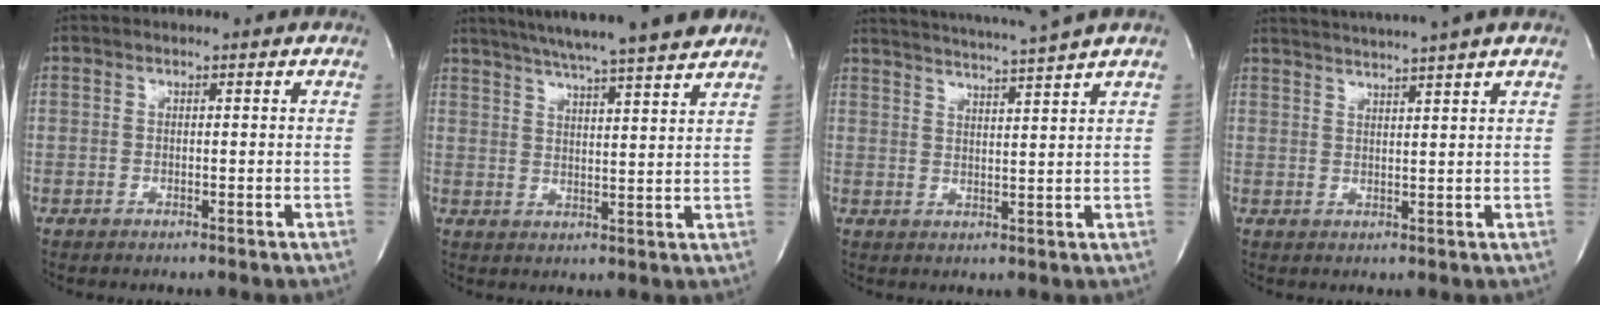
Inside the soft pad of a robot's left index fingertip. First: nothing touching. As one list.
[{"total": 16.3, "force": [14.2, -0.3, 8.1], "torque": [-0.134, 0.006, 0.195]}, {"total": 9.8, "force": [8.8, -2.5, 3.7], "torque": [-0.065, -0.019, 0.126]}, {"total": 8.7, "force": [7.7, -2.0, 3.6], "torque": [-0.057, 0.005, 0.104]}]